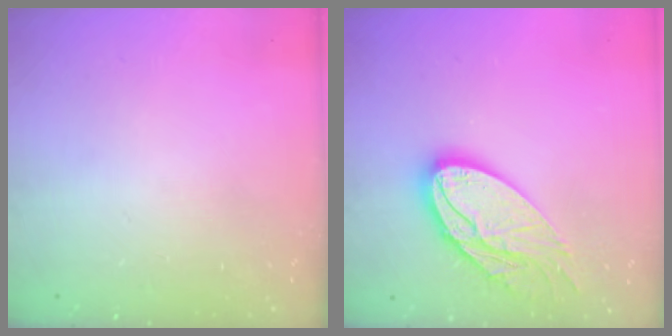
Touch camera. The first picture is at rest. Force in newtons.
{"total": 17.6, "press": 17.6, "slide": 1.3}